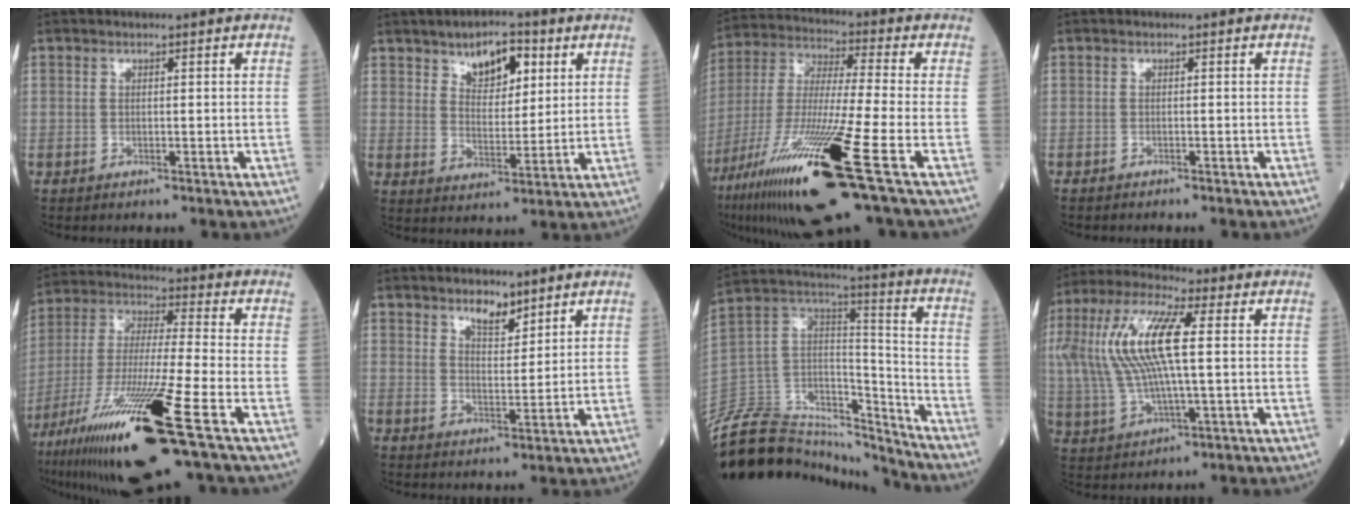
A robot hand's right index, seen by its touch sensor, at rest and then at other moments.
{"total": 7.7, "force": [4.1, 3.8, 5.3], "torque": [-0.077, 0.006, 0.068]}
{"total": 22.0, "force": [-10.4, 0.4, 19.3], "torque": [-0.376, -0.057, -0.191]}
{"total": 1.3, "force": [-1.2, 0.3, 0.3], "torque": [-0.007, -0.001, -0.019]}
{"total": 21.0, "force": [-10.7, 0.4, 18.1], "torque": [-0.346, -0.056, -0.194]}
{"total": 4.2, "force": [3.3, 1.5, 2.1], "torque": [-0.037, -0.005, 0.057]}
{"total": 25.3, "force": [-23.8, 5.3, 6.7], "torque": [-0.167, 0.026, -0.399]}
{"total": 15.8, "force": [2.4, 4.0, 15.1], "torque": [-0.342, 0.023, 0.046]}